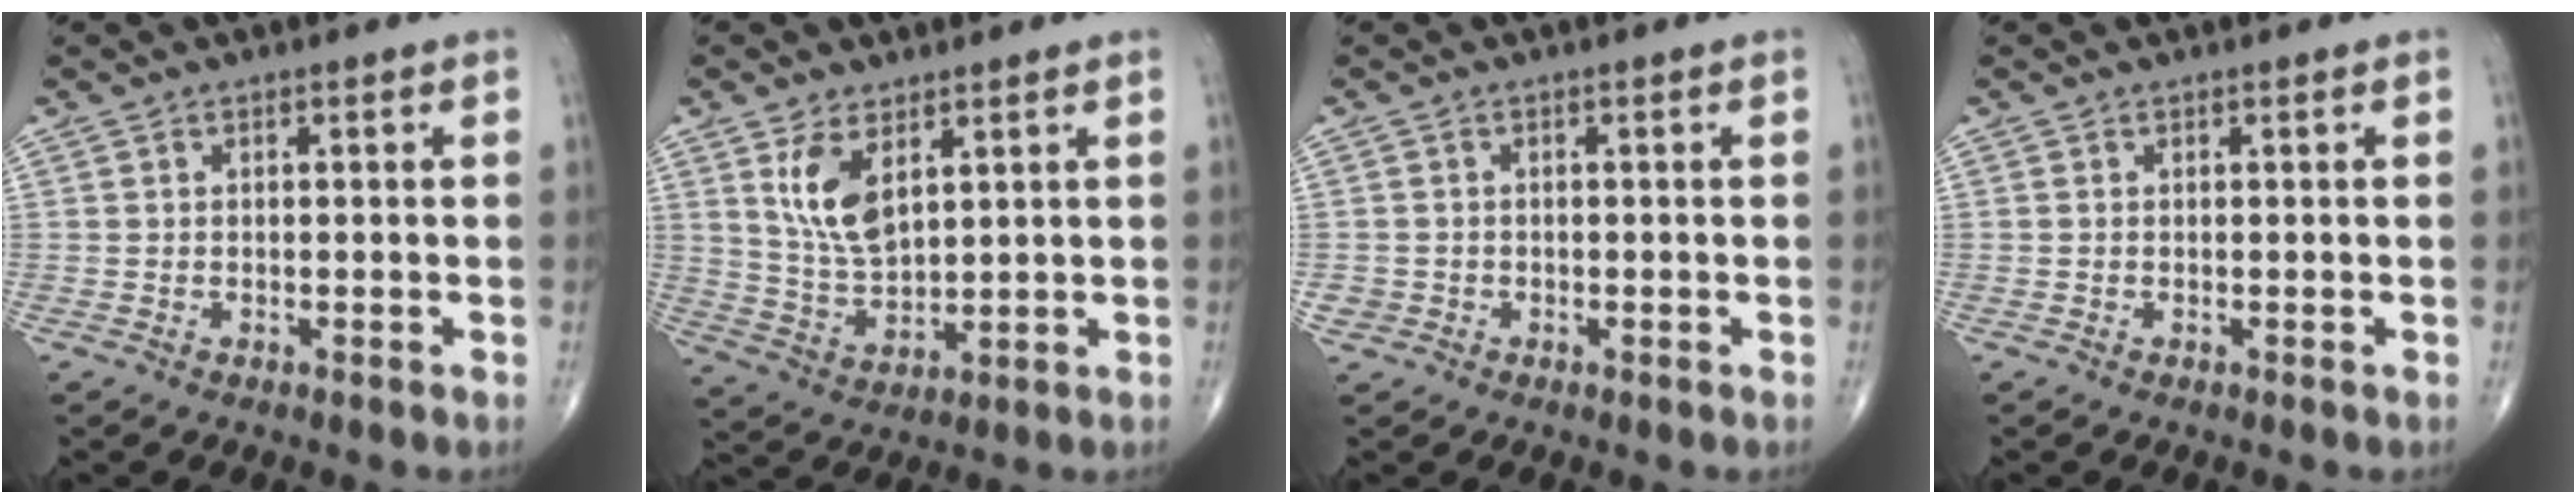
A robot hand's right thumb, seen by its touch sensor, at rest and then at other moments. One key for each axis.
{"total": 8.4, "fx": 3.8, "fy": 4.2, "fz": 6.2, "tx": -0.106, "ty": -0.021, "tz": 0.083}
{"total": 1.2, "fx": -0.4, "fy": 1.1, "fz": 0.1, "tx": 0.005, "ty": 0.005, "tz": -0.009}
{"total": 0.0}